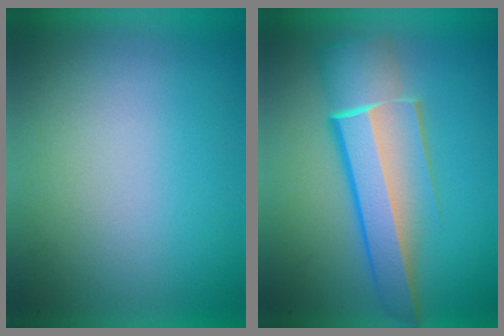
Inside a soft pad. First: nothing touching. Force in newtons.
{"total": 6.7}